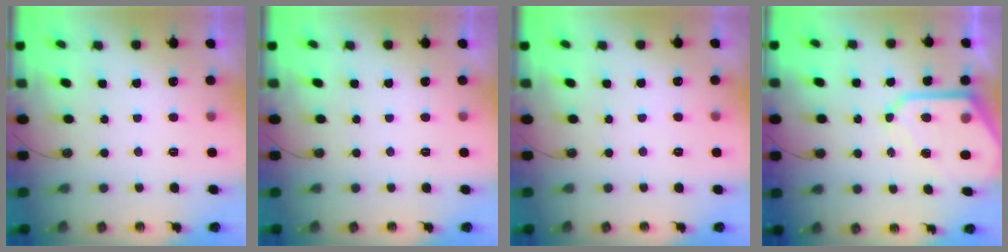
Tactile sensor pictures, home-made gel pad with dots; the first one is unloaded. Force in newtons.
{"total": 0.0}
{"total": 2.4, "press": 2.4, "slide": 0.4}
{"total": 11.6, "press": 11.6, "slide": 0.9}